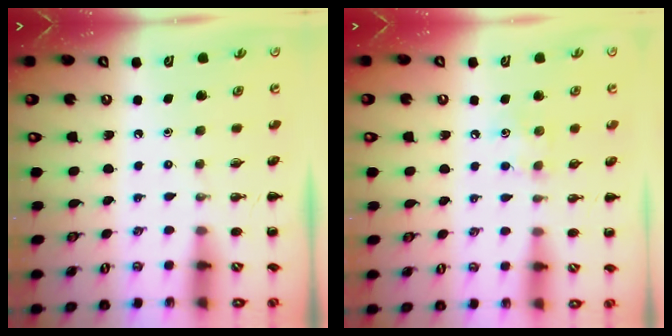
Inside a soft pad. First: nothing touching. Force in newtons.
{"total": 6.2, "press": 6.1, "slide": 1.2}